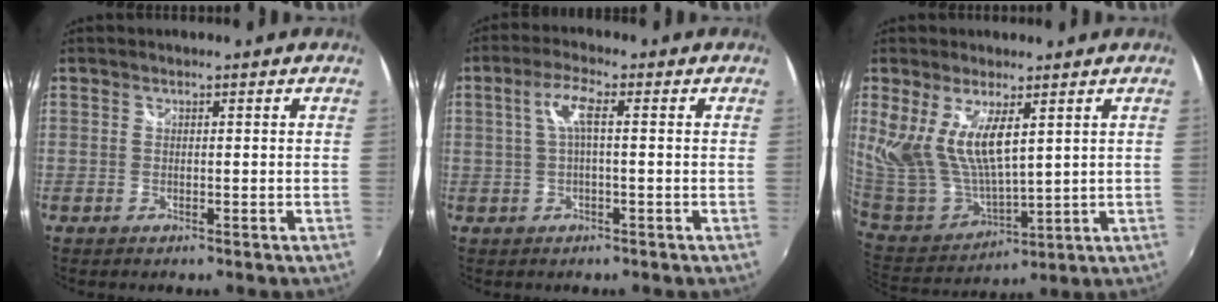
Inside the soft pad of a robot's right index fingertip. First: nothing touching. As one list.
[{"total": 4.3, "force": [0.3, 0.6, 4.2], "torque": [-0.083, 0.007, 0.009]}, {"total": 13.3, "force": [5.2, 5.7, 10.8], "torque": [-0.218, -0.015, 0.120]}]